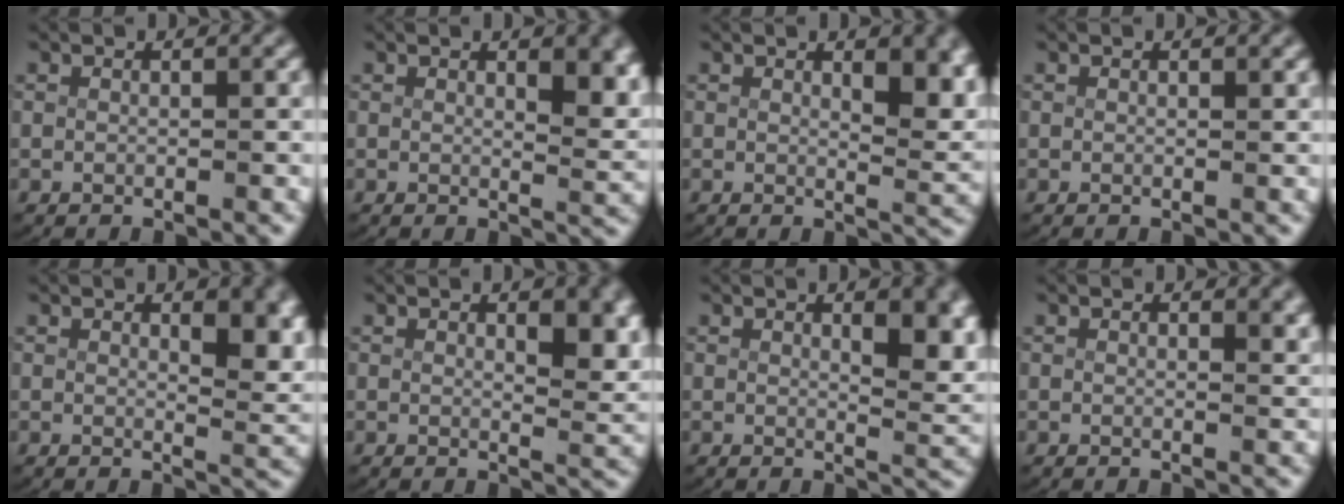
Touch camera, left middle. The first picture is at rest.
{"total": 3.4, "force": [1.5, 1.1, 2.8], "torque": [-0.028, -0.016, 0.026]}
{"total": 4.1, "force": [1.8, 1.5, 3.4], "torque": [-0.034, -0.018, 0.031]}
{"total": 0.0}
{"total": 4.1, "force": [1.7, 1.4, 3.5], "torque": [-0.034, -0.016, 0.029]}
{"total": 3.6, "force": [1.5, 1.2, 3.0], "torque": [-0.033, -0.017, 0.026]}
{"total": 4.5, "force": [1.7, 1.4, 3.9], "torque": [-0.039, -0.014, 0.029]}
{"total": 0.9, "force": [0.8, 0.2, 0.5], "torque": [-0.004, -0.008, 0.012]}